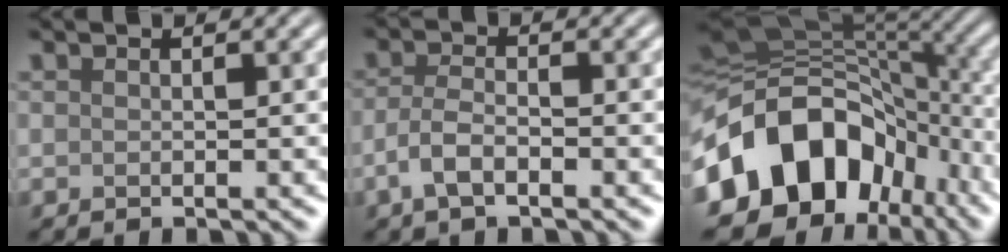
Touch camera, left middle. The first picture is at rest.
{"total": 2.8, "force": [-1.3, 1.1, 2.2], "torque": [-0.047, 0.002, -0.032]}
{"total": 14.9, "force": [-5.3, 10.9, 8.7], "torque": [-0.154, 0.011, -0.109]}